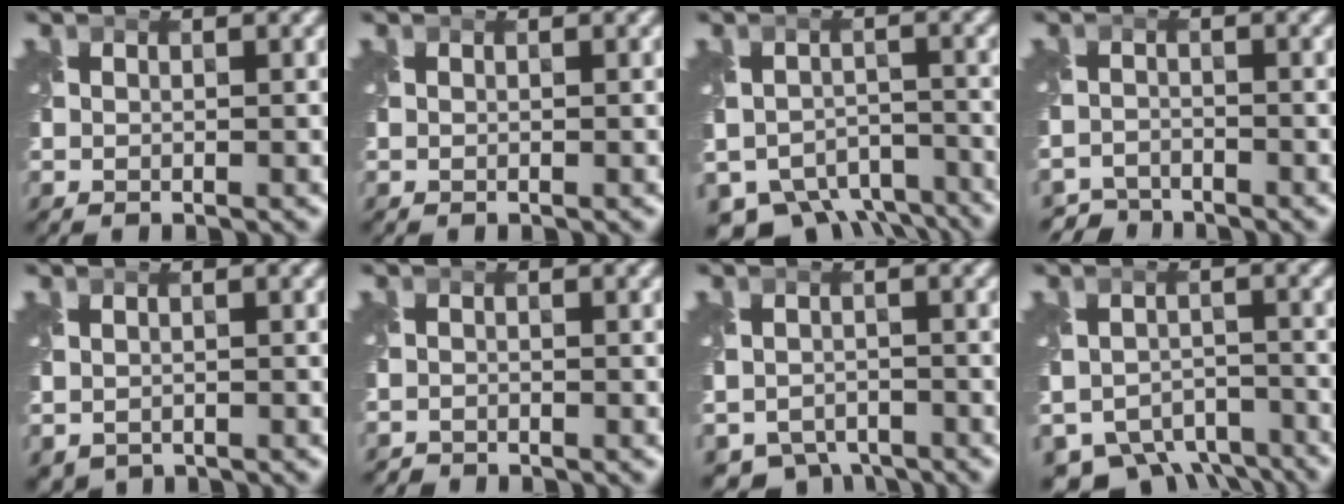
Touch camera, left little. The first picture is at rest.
{"total": 0.0}
{"total": 9.0, "force": [-7.4, 4.3, 2.5], "torque": [-0.032, -0.018, -0.100]}
{"total": 3.4, "force": [-3.3, 0.7, 0.0], "torque": [0.000, -0.011, -0.062]}
{"total": 1.1, "force": [-0.5, 0.8, 0.6], "torque": [-0.018, -0.009, -0.006]}
{"total": 1.1, "force": [-1.1, 0.1, -0.2], "torque": [0.007, -0.006, -0.024]}
{"total": 4.0, "force": [-3.2, 2.3, 1.0], "torque": [-0.012, -0.019, -0.054]}
{"total": 8.0, "force": [-6.6, 3.9, 2.3], "torque": [-0.030, -0.019, -0.093]}